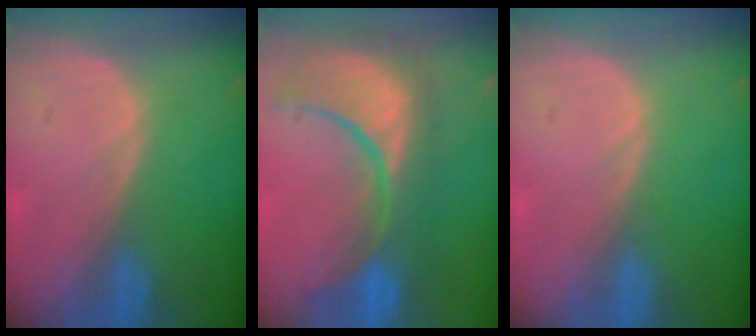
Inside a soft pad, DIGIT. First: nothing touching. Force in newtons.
{"total": 12.3, "press": 11.1, "slide": 5.3}
{"total": 0.0}